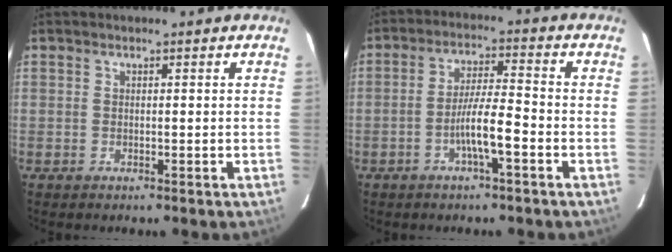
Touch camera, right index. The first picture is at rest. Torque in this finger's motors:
{"motor_torque": [0.89, -0.68, 0.66, 0.16]}